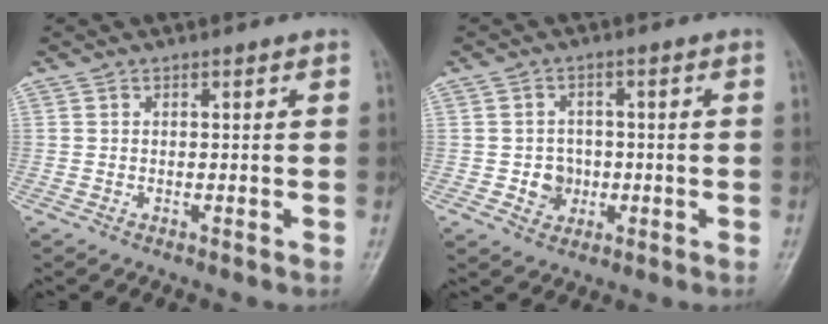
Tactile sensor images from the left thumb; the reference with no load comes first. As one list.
[{"total": 4.2, "force": [-0.7, 3.8, 1.5], "torque": [0.003, 0.008, -0.010]}]